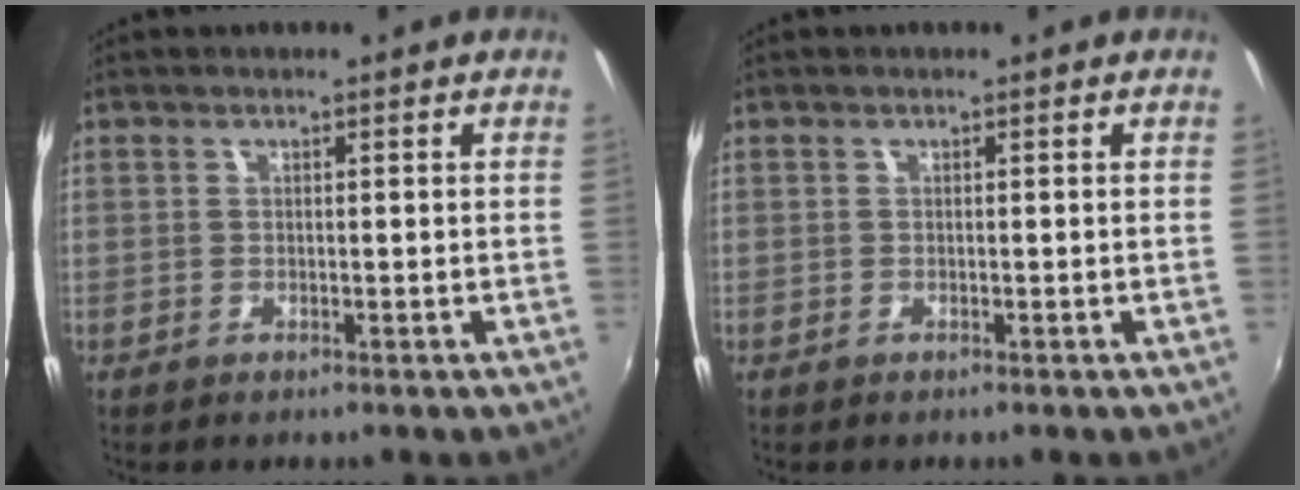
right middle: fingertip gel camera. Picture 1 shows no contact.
{"total": 0.0}